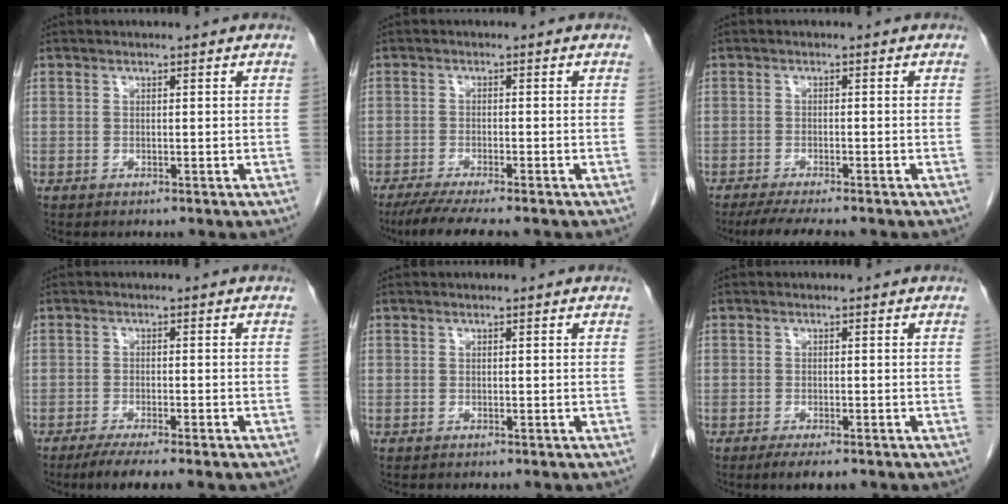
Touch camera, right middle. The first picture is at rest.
{"total": 7.9, "force": [-6.5, 0.4, 4.4], "torque": [-0.067, -0.020, -0.103]}
{"total": 7.3, "force": [-6.1, 0.9, 3.9], "torque": [-0.057, -0.016, -0.095]}
{"total": 5.8, "force": [-4.3, 0.3, 3.9], "torque": [-0.058, -0.012, -0.063]}
{"total": 0.0}
{"total": 3.3, "force": [-2.3, 0.8, 2.2], "torque": [-0.035, -0.007, -0.034]}